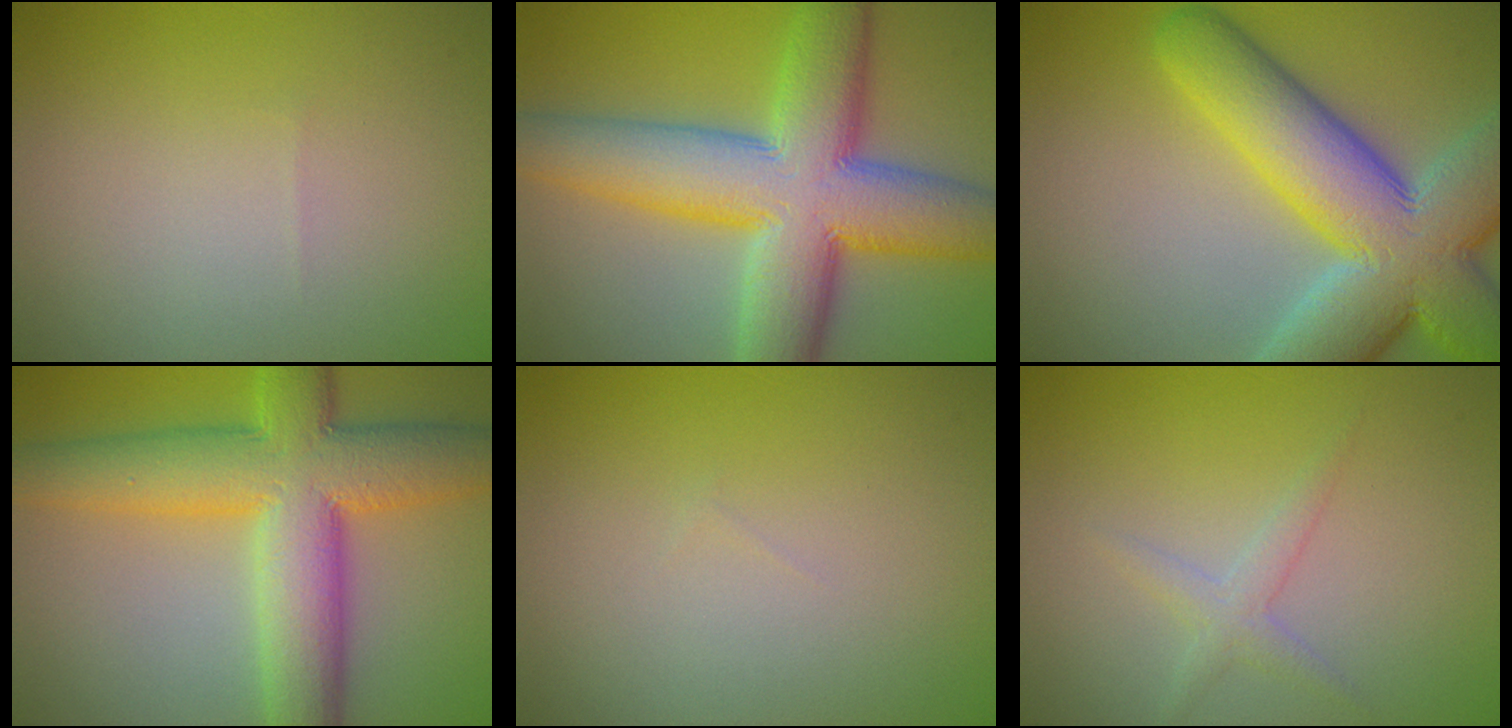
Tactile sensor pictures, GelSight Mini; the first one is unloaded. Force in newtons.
{"total": 12.8, "press": 12.8, "slide": 0.2}
{"total": 12.8, "press": 12.8, "slide": 0.8}
{"total": 10.7, "press": 10.7, "slide": 0.1}
{"total": 0.0}
{"total": 1.5, "press": 1.5, "slide": 0.1}